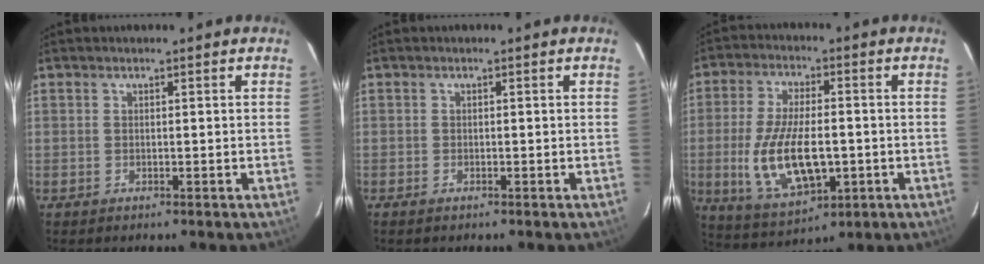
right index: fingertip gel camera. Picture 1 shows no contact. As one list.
[{"total": 0.8, "force": [-0.7, 0.4, 0.3], "torque": [-0.007, -0.003, -0.014]}, {"total": 15.3, "force": [-2.6, 6.8, 13.4], "torque": [-0.273, -0.015, -0.034]}]